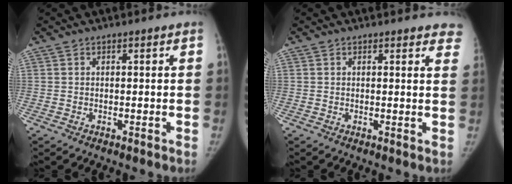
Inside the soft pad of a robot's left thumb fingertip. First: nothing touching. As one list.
[{"total": 5.1, "force": [4.5, 1.6, 1.7], "torque": [0.011, -0.017, 0.031]}]